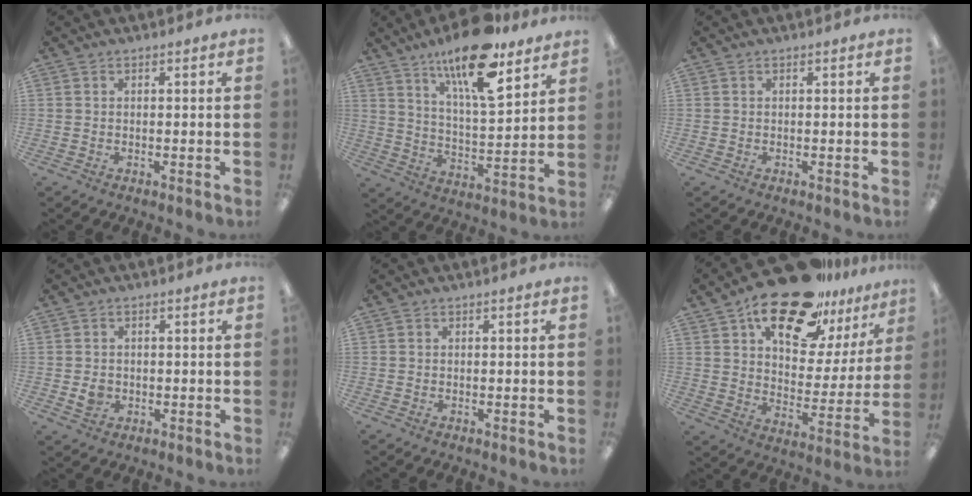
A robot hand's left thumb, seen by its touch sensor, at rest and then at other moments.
{"total": 17.5, "force": [12.7, 5.1, 10.9], "torque": [-0.180, -0.072, 0.207]}
{"total": 0.0}
{"total": 2.9, "force": [-0.3, 2.5, 1.5], "torque": [-0.010, -0.002, -0.007]}
{"total": 0.0}
{"total": 22.4, "force": [16.2, 9.5, 12.2], "torque": [-0.197, -0.096, 0.279]}